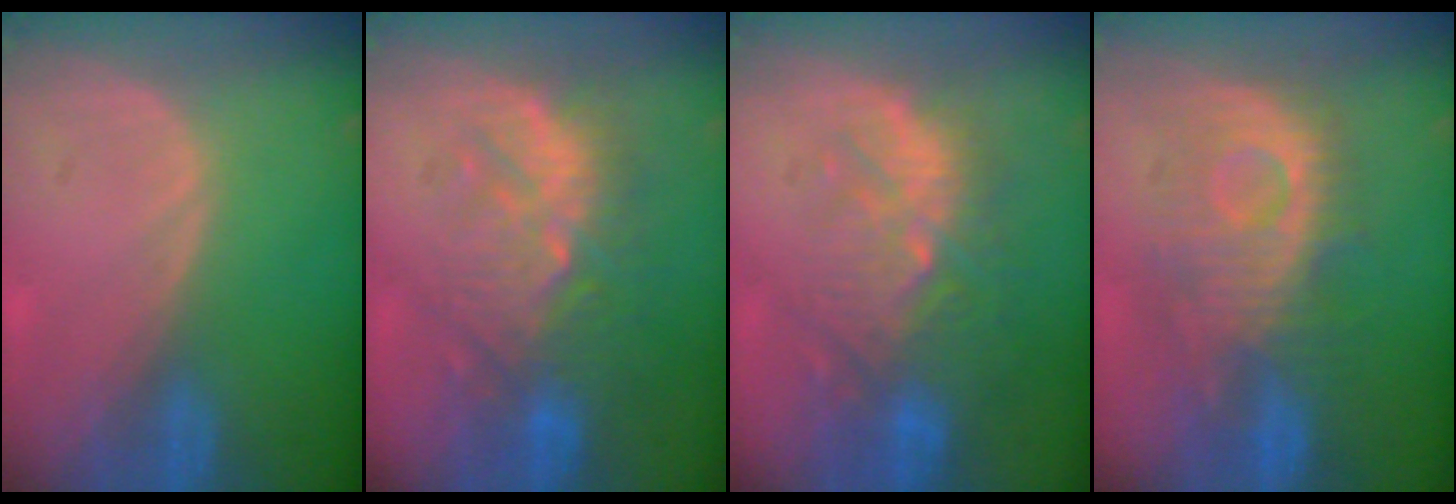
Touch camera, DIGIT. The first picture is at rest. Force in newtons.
{"total": 9.6, "press": 9.4, "slide": 2.1}
{"total": 11.0, "press": 9.8, "slide": 5.0}
{"total": 9.9, "press": 9.8, "slide": 1.8}